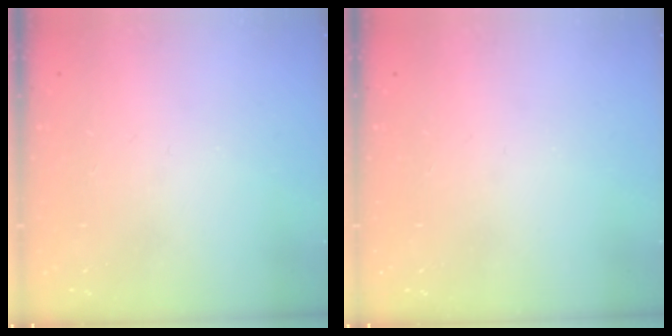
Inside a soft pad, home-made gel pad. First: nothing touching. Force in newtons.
{"total": 0.0}